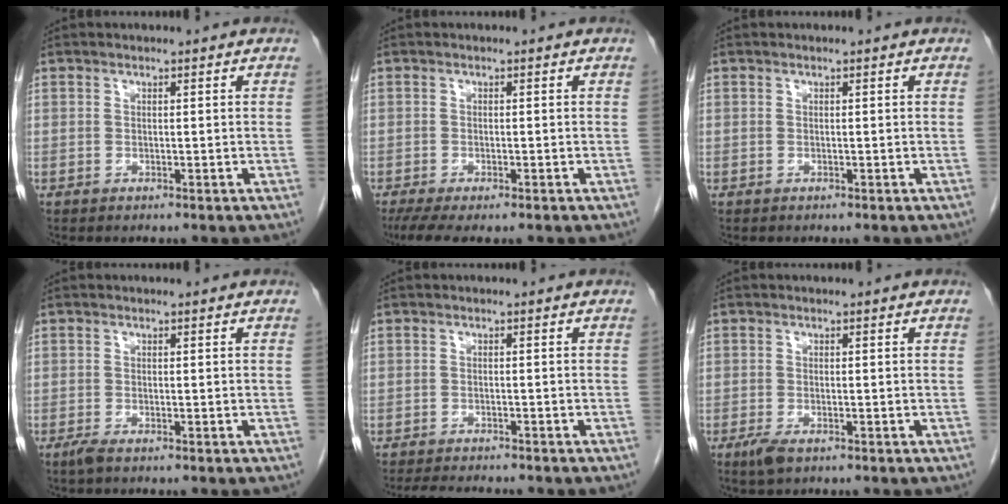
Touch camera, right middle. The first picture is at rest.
{"total": 6.0, "force": [-4.4, 1.5, 3.7], "torque": [-0.058, -0.015, -0.070]}
{"total": 0.0}
{"total": 1.3, "force": [-0.9, 0.2, 0.9], "torque": [-0.025, -0.005, -0.019]}
{"total": 5.8, "force": [-5.3, 0.7, 2.1], "torque": [-0.031, -0.012, -0.082]}
{"total": 2.4, "force": [-1.5, 0.8, 1.8], "torque": [-0.041, -0.005, -0.026]}